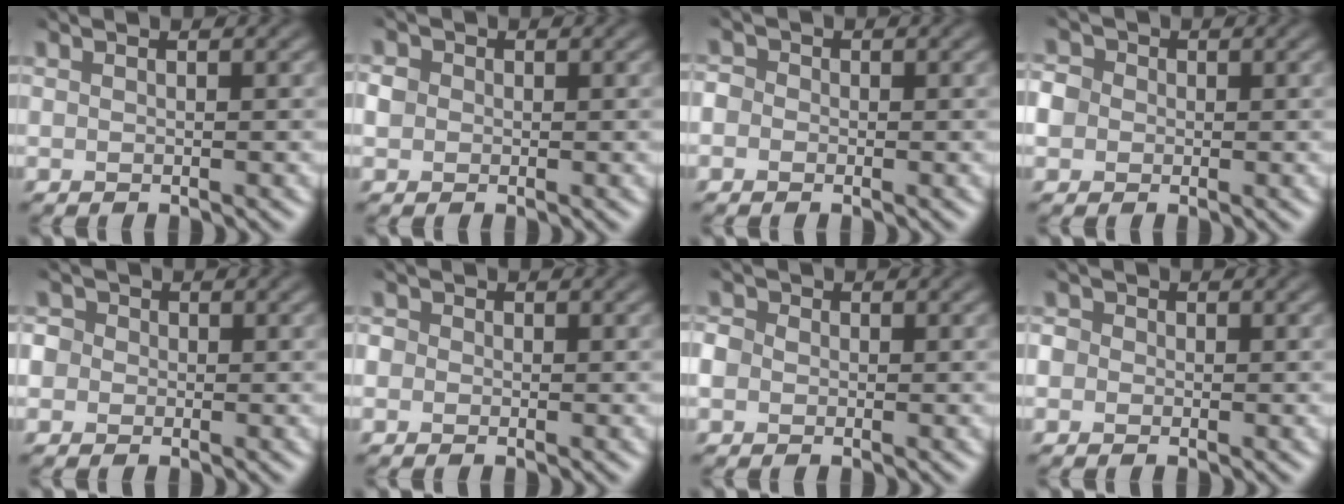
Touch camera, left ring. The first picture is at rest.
{"total": 2.5, "force": [-1.6, -0.2, -1.8], "torque": [0.008, -0.013, -0.015]}
{"total": 3.0, "force": [-2.2, -0.3, -2.0], "torque": [0.015, -0.014, -0.028]}
{"total": 2.7, "force": [-2.0, 0.3, -1.8], "torque": [0.010, -0.014, -0.024]}
{"total": 2.8, "force": [-1.9, 0.1, -2.0], "torque": [0.017, -0.016, -0.022]}
{"total": 2.7, "force": [-1.9, -0.4, -1.9], "torque": [0.016, -0.014, -0.020]}
{"total": 2.5, "force": [-1.9, 0.2, -1.5], "torque": [0.001, -0.015, -0.025]}
{"total": 2.7, "force": [-1.9, -0.2, -2.0], "torque": [0.013, -0.015, -0.023]}